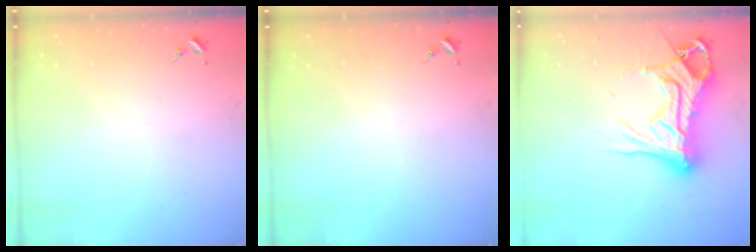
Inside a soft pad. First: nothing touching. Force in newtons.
{"total": 0.0}
{"total": 23.0, "press": 22.8, "slide": 2.5}